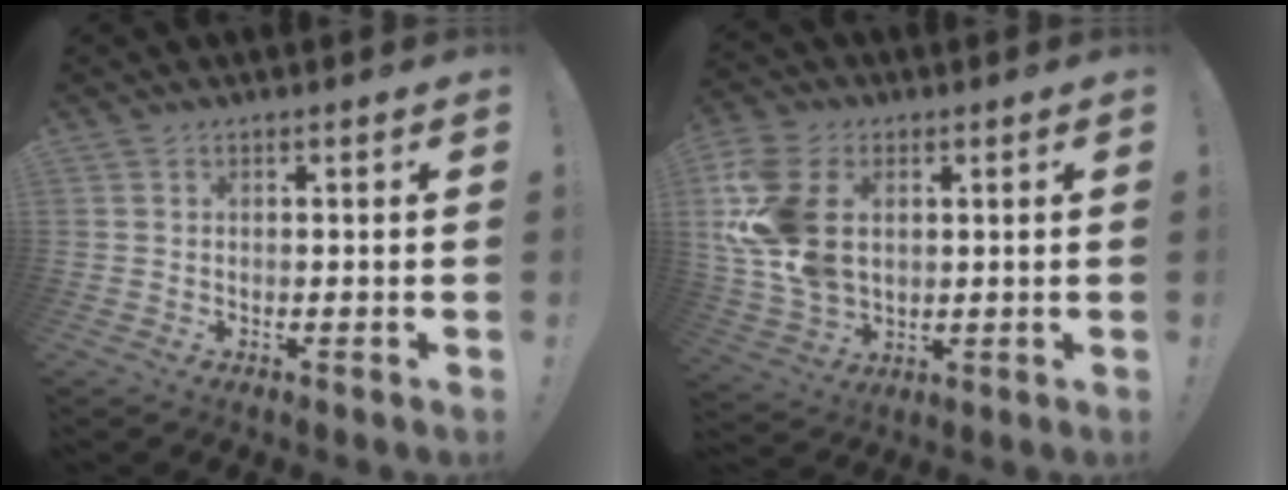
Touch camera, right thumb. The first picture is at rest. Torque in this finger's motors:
{"motor_torque": [1.28, 1.29, 0.82, 0.72, 0.42]}